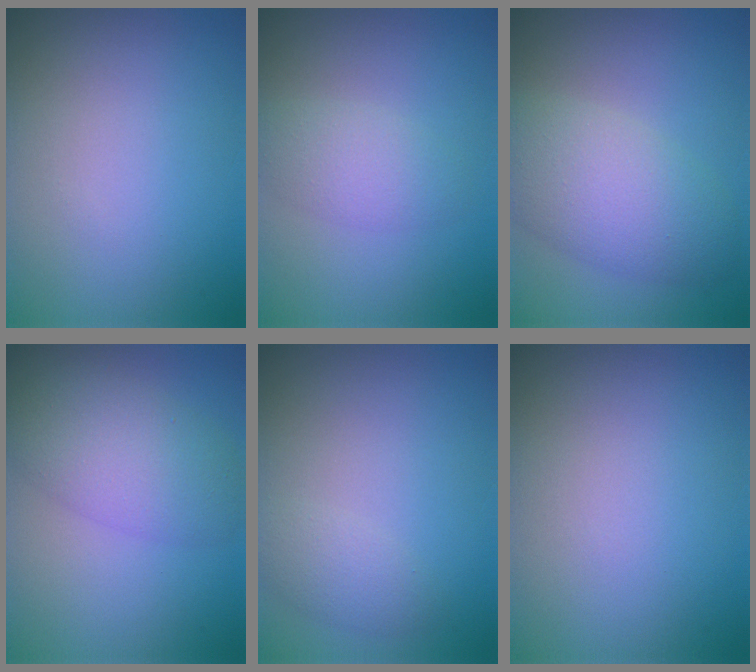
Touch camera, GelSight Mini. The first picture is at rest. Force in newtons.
{"total": 2.4, "press": 2.4, "slide": 0.2}
{"total": 5.8, "press": 5.7, "slide": 0.4}
{"total": 5.2, "press": 5.2, "slide": 0.3}
{"total": 1.8, "press": 1.8, "slide": 0.1}
{"total": 0.0}